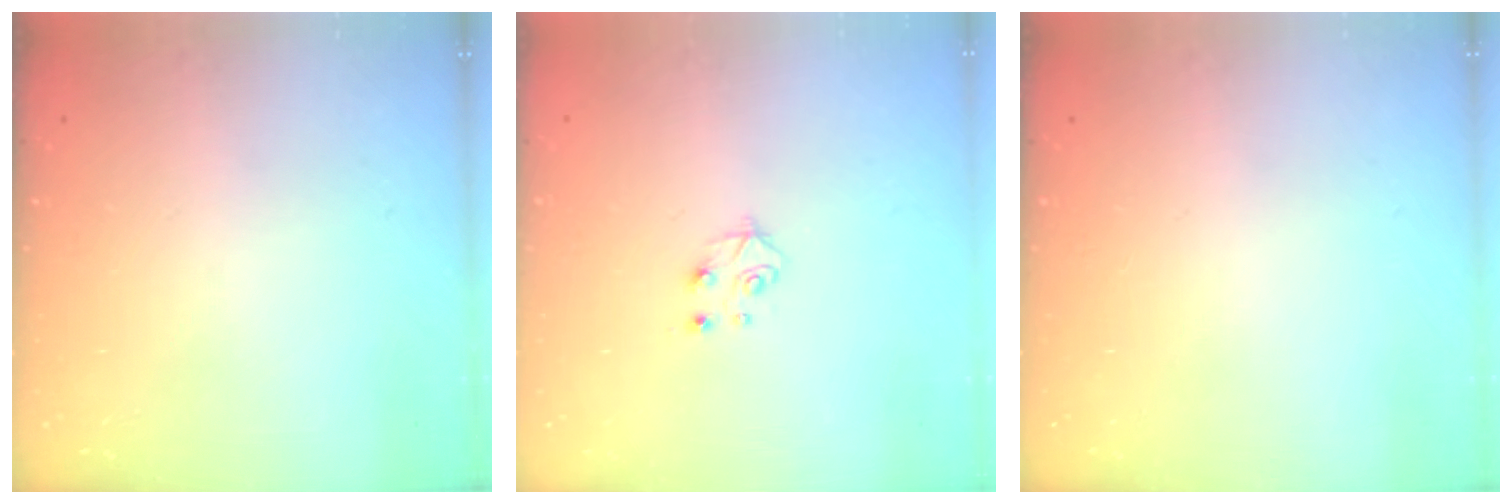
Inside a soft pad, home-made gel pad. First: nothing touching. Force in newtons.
{"total": 5.0, "press": 4.9, "slide": 0.5}
{"total": 0.0}